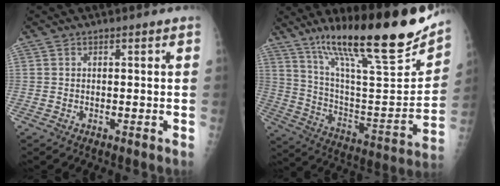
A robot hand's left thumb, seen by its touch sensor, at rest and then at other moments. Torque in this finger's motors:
{"motor_torque": [1.50, -0.80, 1.43, -1.34, 0.13]}